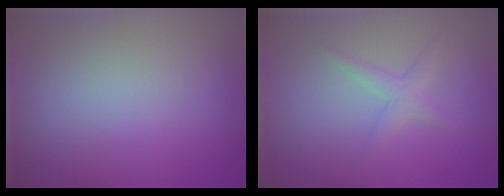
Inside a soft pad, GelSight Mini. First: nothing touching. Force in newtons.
{"total": 1.6, "press": 1.6, "slide": 0.1}